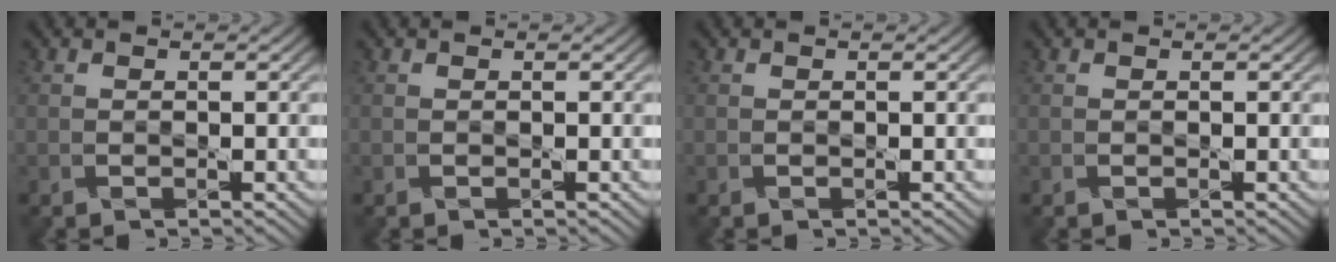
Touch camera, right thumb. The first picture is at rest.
{"total": 0.0}
{"total": 0.0}
{"total": 0.0}